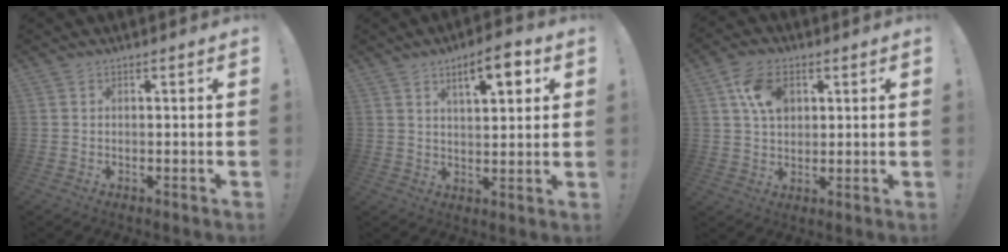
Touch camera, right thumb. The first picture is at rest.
{"total": 9.0, "force": [4.6, 2.6, 7.3], "torque": [-0.105, -0.020, 0.072]}
{"total": 9.5, "force": [3.3, 6.8, 5.8], "torque": [-0.096, 0.006, 0.065]}